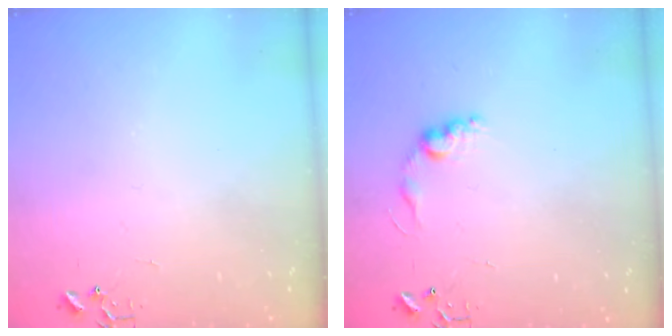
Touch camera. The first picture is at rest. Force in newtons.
{"total": 8.6, "press": 8.6, "slide": 0.4}